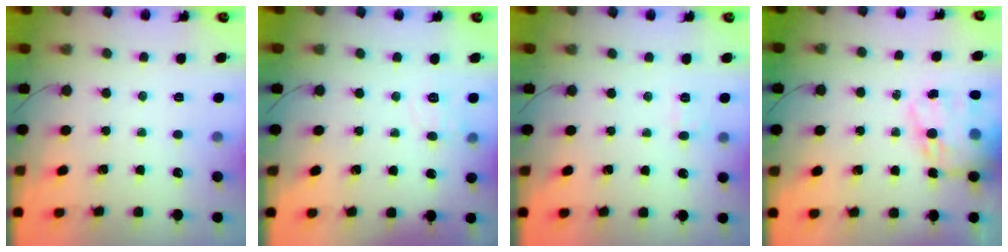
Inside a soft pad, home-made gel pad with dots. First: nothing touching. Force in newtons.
{"total": 6.2, "press": 6.0, "slide": 1.6}
{"total": 4.8, "press": 4.6, "slide": 1.3}
{"total": 18.0, "press": 17.4, "slide": 4.6}